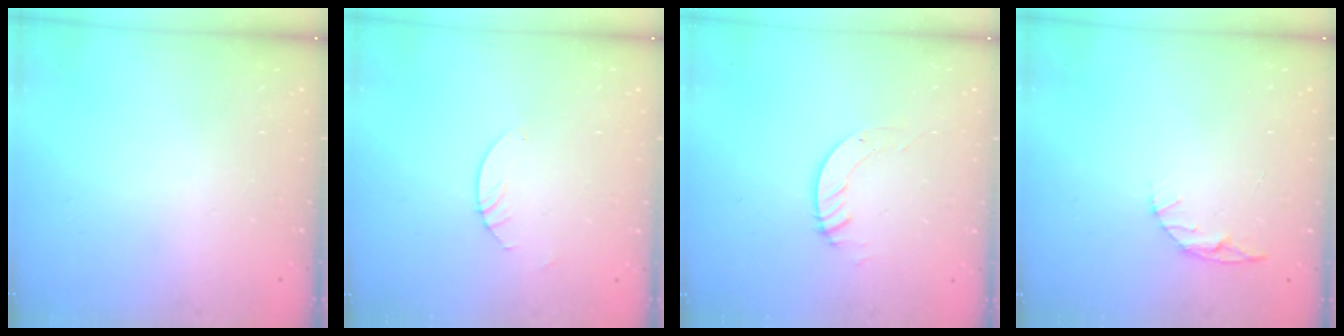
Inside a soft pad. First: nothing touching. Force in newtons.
{"total": 2.4, "press": 2.4, "slide": 0.2}
{"total": 3.8, "press": 3.8, "slide": 0.4}
{"total": 5.0, "press": 5.0, "slide": 0.4}